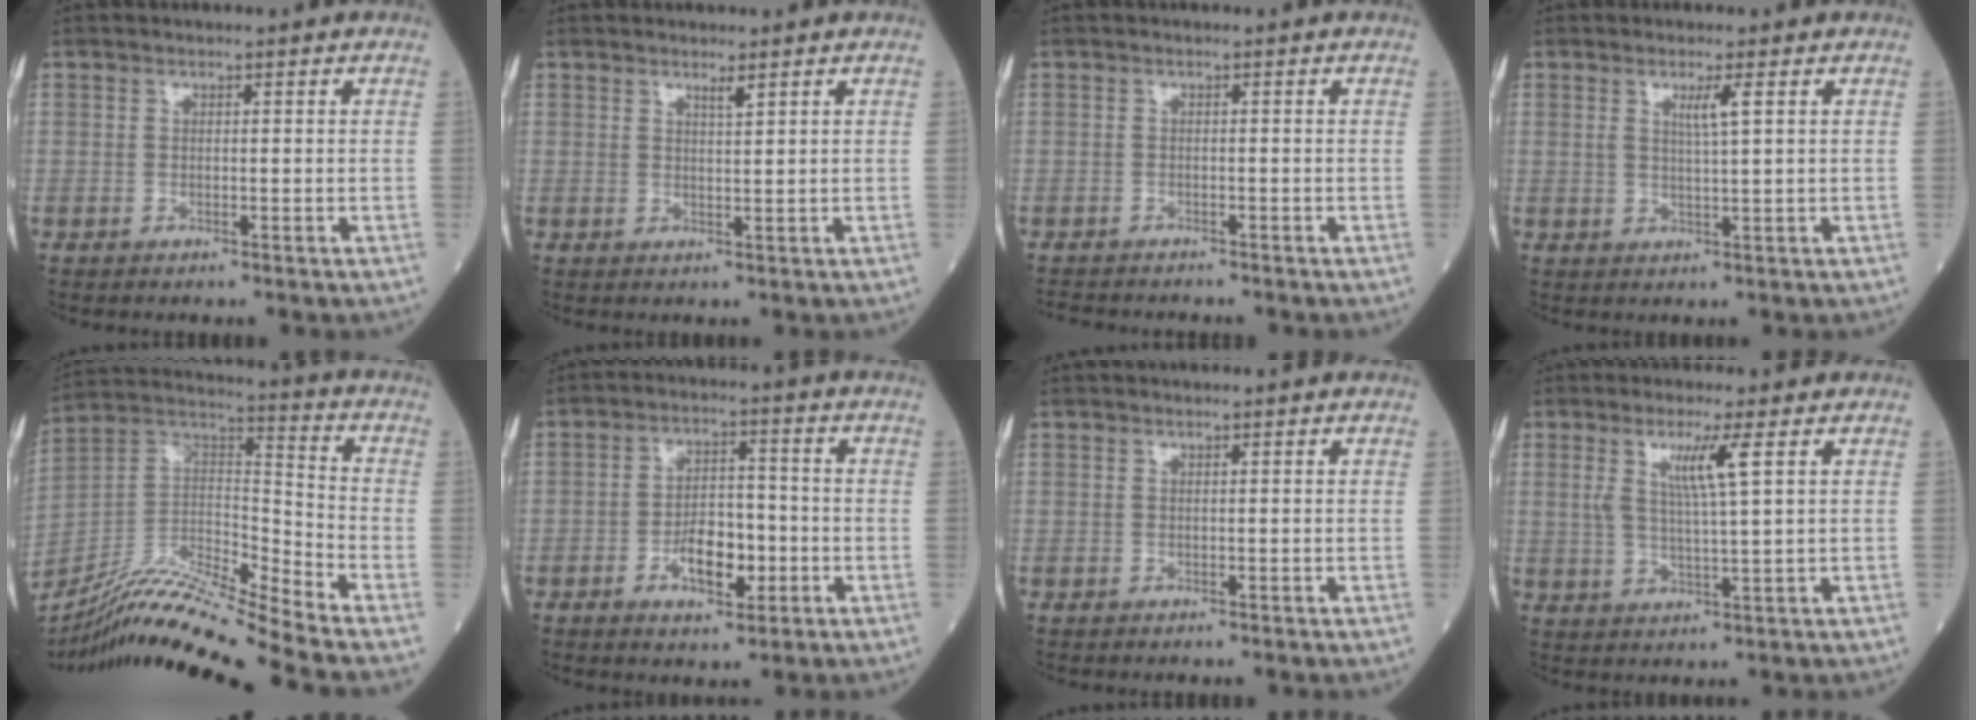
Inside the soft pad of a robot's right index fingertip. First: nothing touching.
{"total": 1.3, "force": [0.9, -0.1, 0.8], "torque": [-0.015, -0.006, 0.017]}
{"total": 3.9, "force": [-3.7, 0.9, 0.9], "torque": [-0.009, -0.009, -0.059]}
{"total": 2.9, "force": [1.2, -0.3, 2.6], "torque": [-0.051, -0.005, 0.020]}
{"total": 18.1, "force": [-16.1, -2.1, 7.9], "torque": [-0.150, 0.012, -0.296]}
{"total": 7.2, "force": [-2.4, 3.3, 5.9], "torque": [-0.104, 0.007, -0.039]}
{"total": 0.0}
{"total": 5.9, "force": [2.2, -0.4, 5.4], "torque": [-0.106, -0.003, 0.042]}